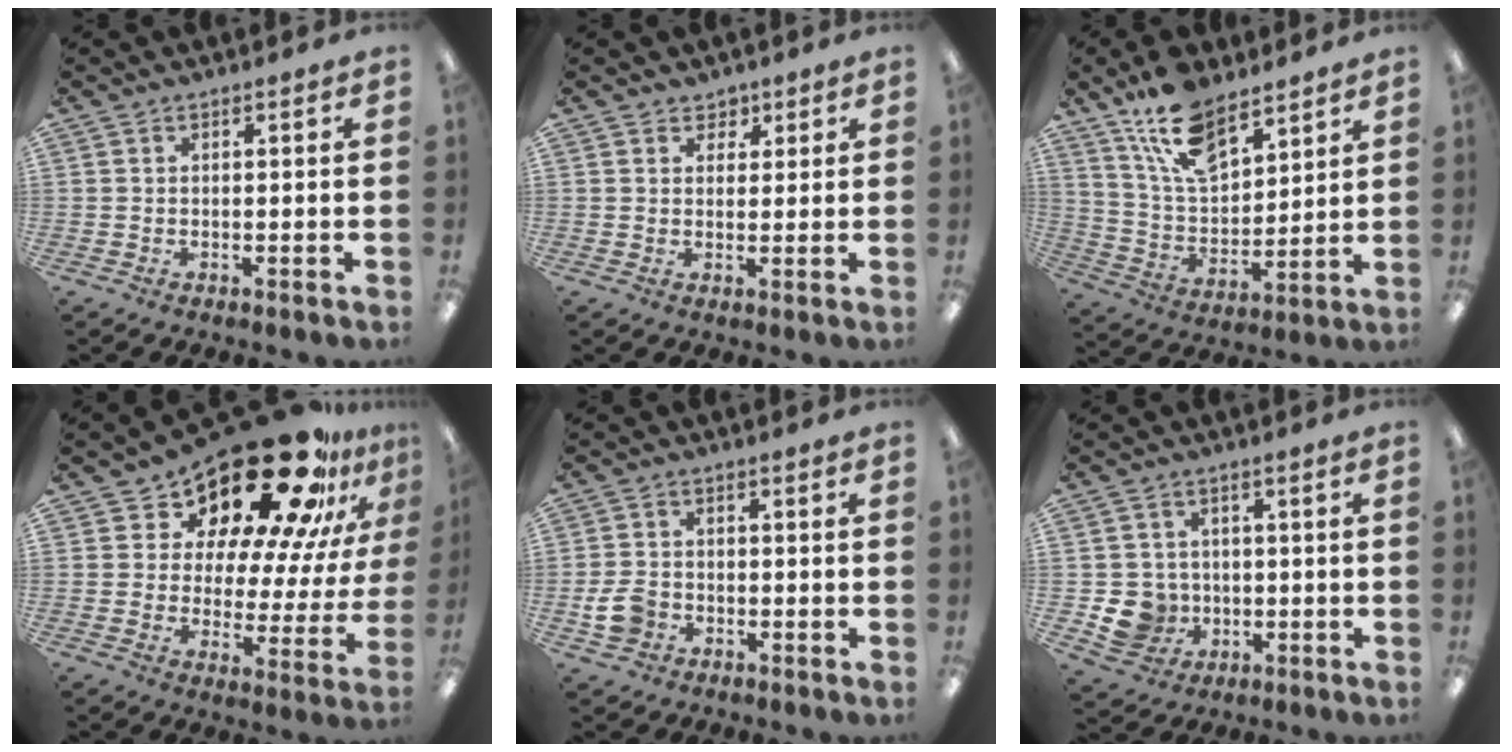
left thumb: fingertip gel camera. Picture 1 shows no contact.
{"total": 3.2, "force": [2.0, 2.5, 0.1], "torque": [0.013, -0.007, 0.032]}
{"total": 15.6, "force": [11.0, 7.2, 8.3], "torque": [-0.159, -0.051, 0.203]}
{"total": 24.7, "force": [19.2, 8.8, 12.9], "torque": [-0.189, -0.149, 0.320]}
{"total": 5.8, "force": [-1.9, 4.7, 2.9], "torque": [-0.058, 0.006, -0.036]}
{"total": 7.8, "force": [-1.3, 7.5, 2.0], "torque": [-0.058, 0.008, -0.017]}